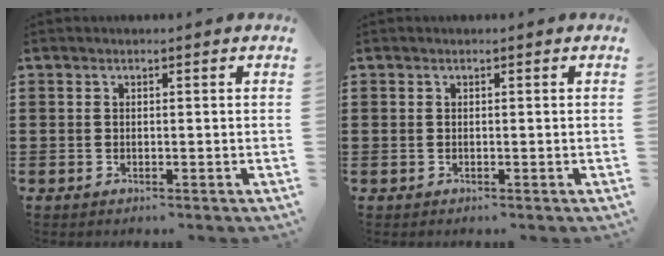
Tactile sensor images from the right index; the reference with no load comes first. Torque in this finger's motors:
{"motor_torque": [0.04, 0.21, 0.00, -0.03]}